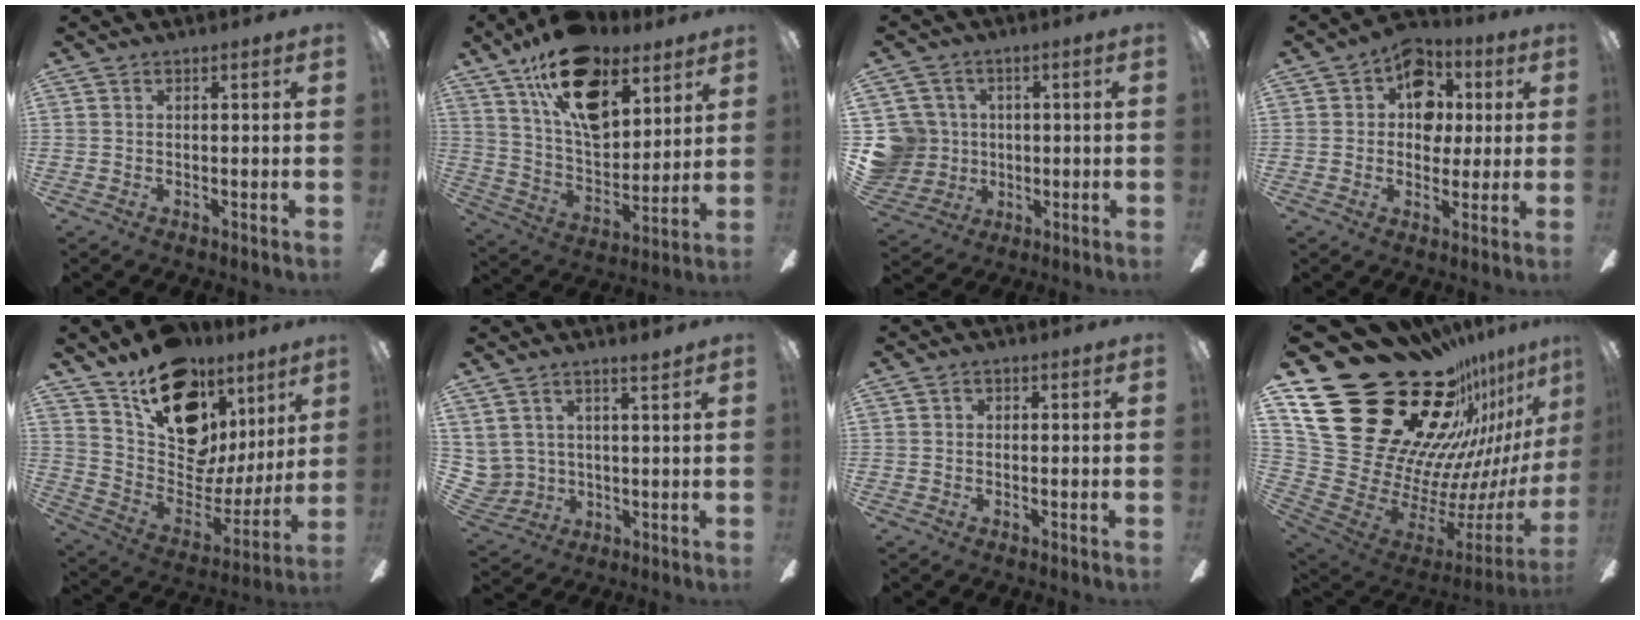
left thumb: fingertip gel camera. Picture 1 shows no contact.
{"total": 21.3, "force": [12.9, 11.6, 12.4], "torque": [-0.204, -0.063, 0.230]}
{"total": 10.0, "force": [0.7, 9.7, 2.0], "torque": [-0.083, 0.003, 0.024]}
{"total": 10.9, "force": [3.5, 8.8, 5.4], "torque": [-0.071, -0.007, 0.063]}
{"total": 19.3, "force": [13.0, 11.1, 9.0], "torque": [-0.130, -0.096, 0.237]}
{"total": 6.3, "force": [4.5, 4.3, 1.1], "torque": [-0.040, -0.022, 0.091]}
{"total": 0.9, "force": [-0.1, 0.8, 0.4], "torque": [-0.009, 0.006, -0.002]}
{"total": 36.1, "force": [22.0, 20.9, 19.5], "torque": [-0.263, -0.220, 0.494]}